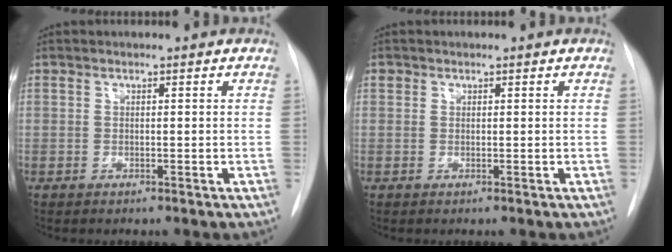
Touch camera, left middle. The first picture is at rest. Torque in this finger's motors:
{"motor_torque": [0.05, -0.04, -0.02, 0.00]}